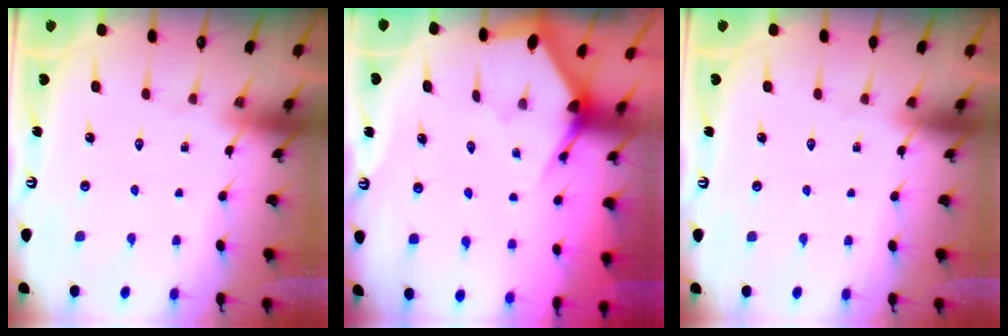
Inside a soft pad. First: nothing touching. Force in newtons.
{"total": 2.9, "press": 2.9, "slide": 0.2}
{"total": 0.0}